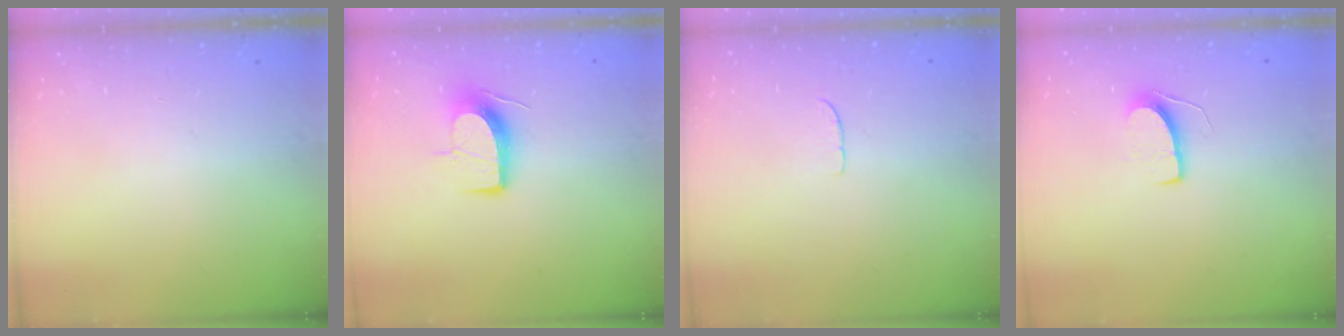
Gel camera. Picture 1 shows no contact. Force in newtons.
{"total": 9.8, "press": 9.8, "slide": 0.7}
{"total": 3.1, "press": 3.1, "slide": 0.2}
{"total": 6.5, "press": 6.5, "slide": 0.4}